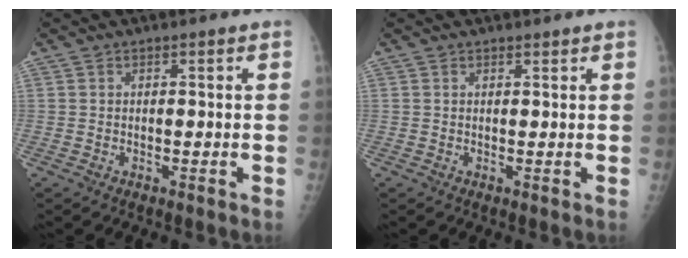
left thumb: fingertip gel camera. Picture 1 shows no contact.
{"total": 0.7, "force": [0.7, 0.2, 0.2], "torque": [-0.003, -0.006, 0.012]}